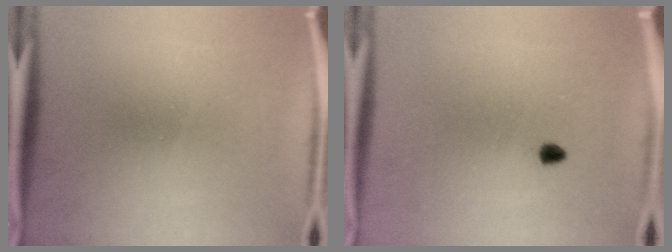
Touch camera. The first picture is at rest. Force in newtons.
{"total": 0.9}